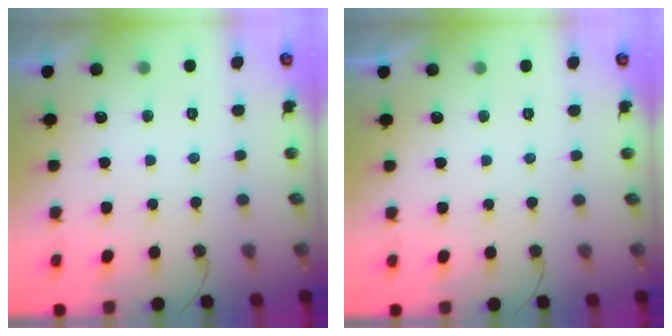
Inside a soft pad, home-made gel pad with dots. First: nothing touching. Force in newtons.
{"total": 0.0}